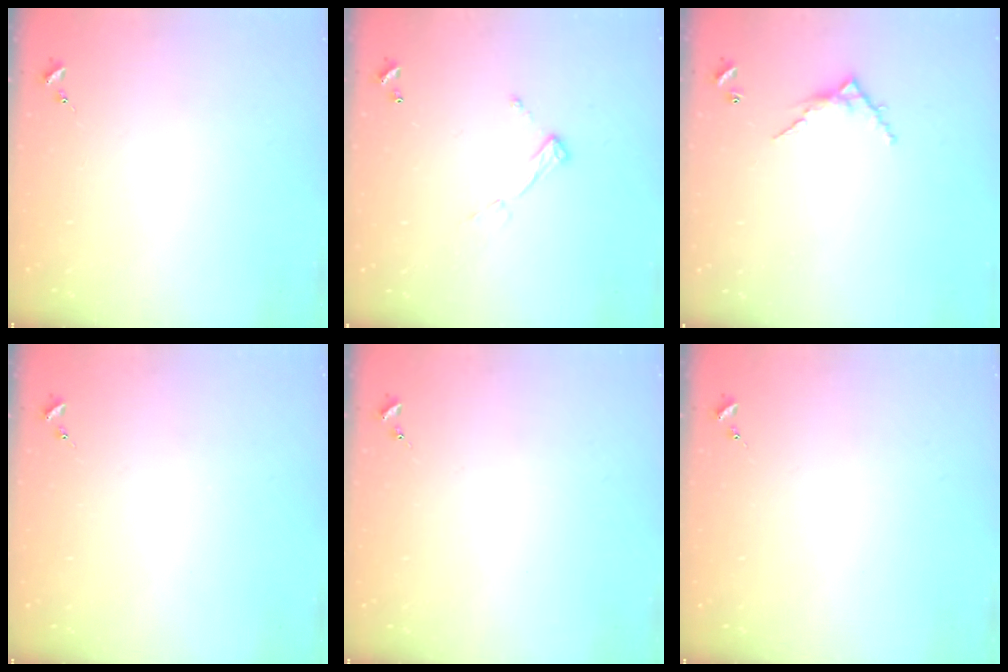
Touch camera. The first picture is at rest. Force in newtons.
{"total": 6.7, "press": 6.7, "slide": 0.3}
{"total": 5.7, "press": 5.7, "slide": 0.5}
{"total": 0.0}
{"total": 0.0}
{"total": 0.0}